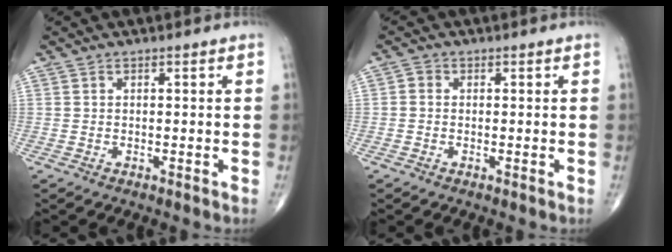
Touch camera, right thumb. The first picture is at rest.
{"total": 1.3, "force": [-0.1, 1.1, 0.7], "torque": [-0.005, 0.002, -0.006]}